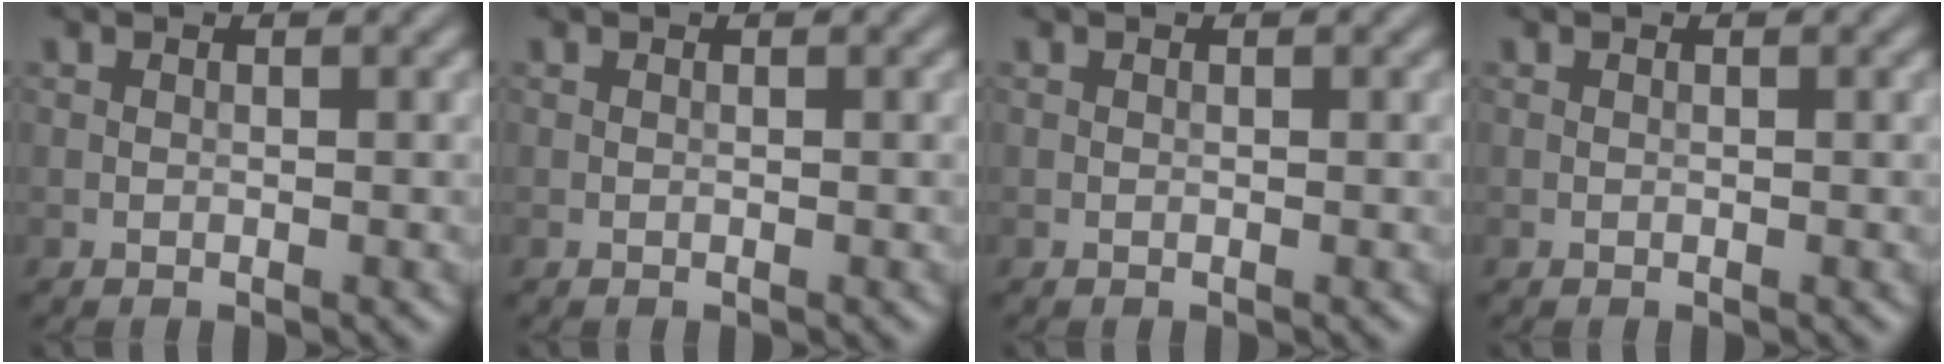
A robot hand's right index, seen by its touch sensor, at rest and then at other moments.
{"total": 0.0}
{"total": 0.0}
{"total": 0.0}